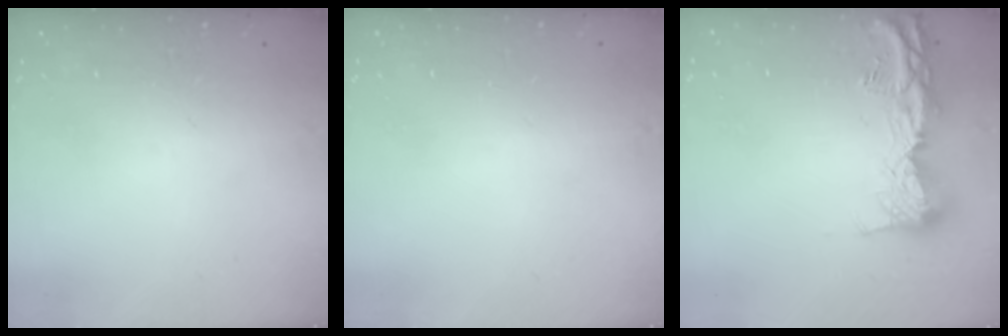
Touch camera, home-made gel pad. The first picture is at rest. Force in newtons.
{"total": 0.8, "press": 0.8, "slide": 0.1}
{"total": 14.4, "press": 14.3, "slide": 1.5}